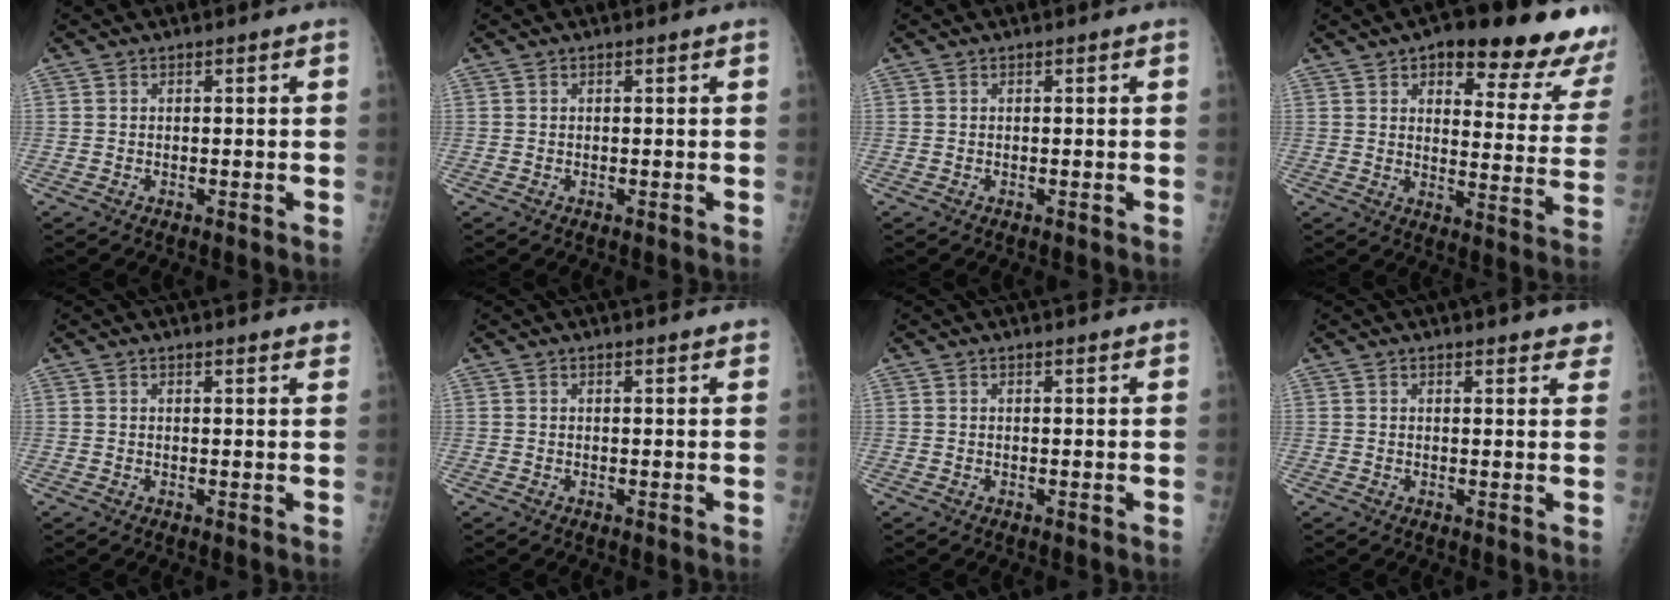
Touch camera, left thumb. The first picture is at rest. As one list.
[{"total": 0.0}, {"total": 0.0}, {"total": 21.4, "force": [14.6, 6.9, 14.0], "torque": [-0.128, -0.062, 0.177]}, {"total": 3.3, "force": [3.0, 0.4, 1.4], "torque": [-0.009, -0.009, 0.028]}, {"total": 1.7, "force": [1.4, 0.2, 0.8], "torque": [-0.004, 0.000, 0.019]}, {"total": 1.1, "force": [1.0, 0.1, 0.5], "torque": [-0.004, -0.001, 0.015]}, {"total": 5.5, "force": [4.8, 1.4, 2.1], "torque": [0.002, -0.017, 0.047]}]